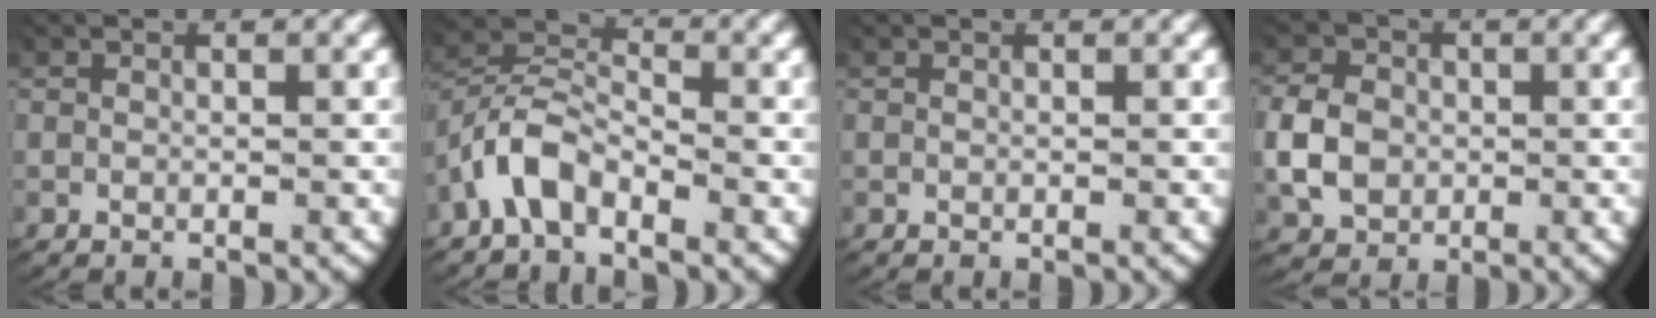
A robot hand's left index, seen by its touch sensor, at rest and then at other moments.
{"total": 3.4, "force": [-1.4, 2.4, 1.9], "torque": [-0.049, 0.001, -0.035]}
{"total": 0.0}
{"total": 4.3, "force": [-0.4, 3.6, 2.3], "torque": [-0.051, -0.006, -0.002]}